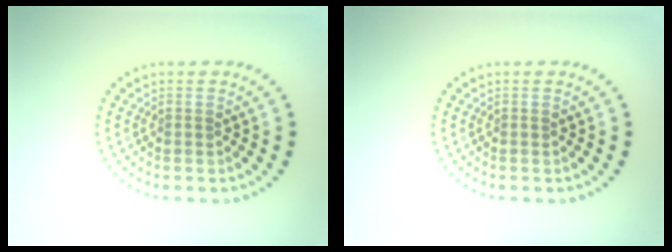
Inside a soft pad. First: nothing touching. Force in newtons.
{"total": 0.0}